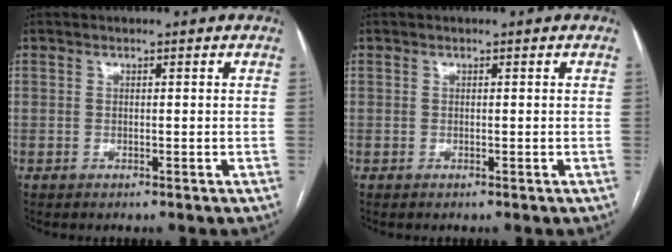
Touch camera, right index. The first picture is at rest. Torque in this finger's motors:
{"motor_torque": [0.03, 0.03, 0.00, 0.00]}